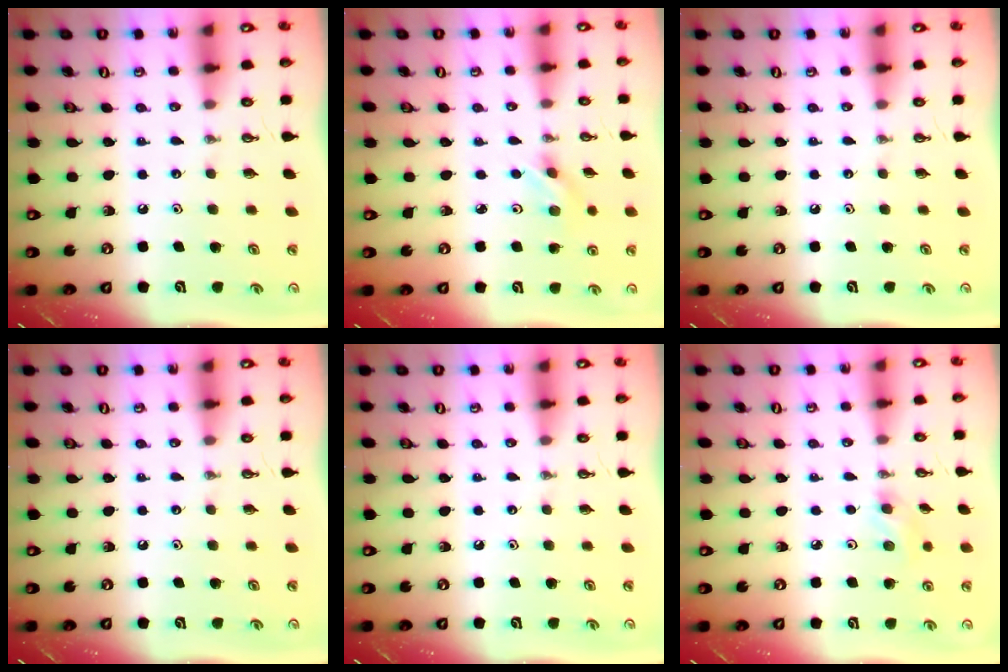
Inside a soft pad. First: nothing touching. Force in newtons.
{"total": 2.0, "press": 1.9, "slide": 0.6}
{"total": 0.0}
{"total": 0.0}
{"total": 0.0}
{"total": 3.6, "press": 3.5, "slide": 0.7}